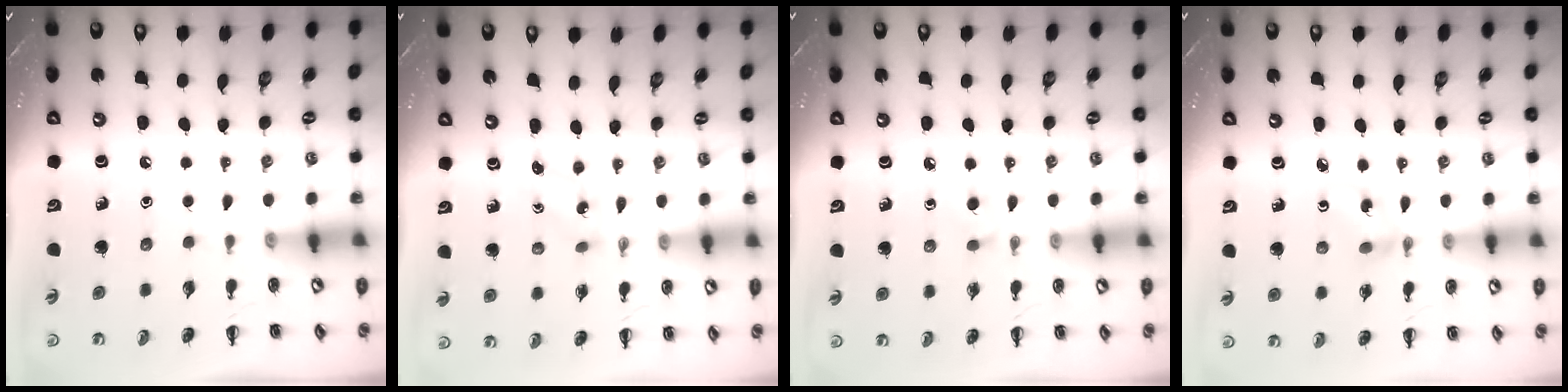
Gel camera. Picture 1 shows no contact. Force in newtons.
{"total": 0.0}
{"total": 1.9, "press": 1.6, "slide": 1.0}
{"total": 2.9, "press": 2.8, "slide": 0.9}